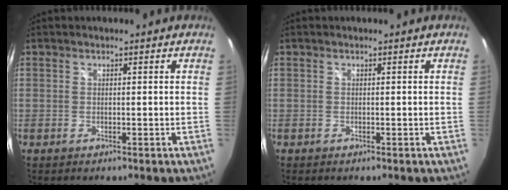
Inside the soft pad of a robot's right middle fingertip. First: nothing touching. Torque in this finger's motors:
{"motor_torque": [0.00, 0.05, 0.00, 0.00]}